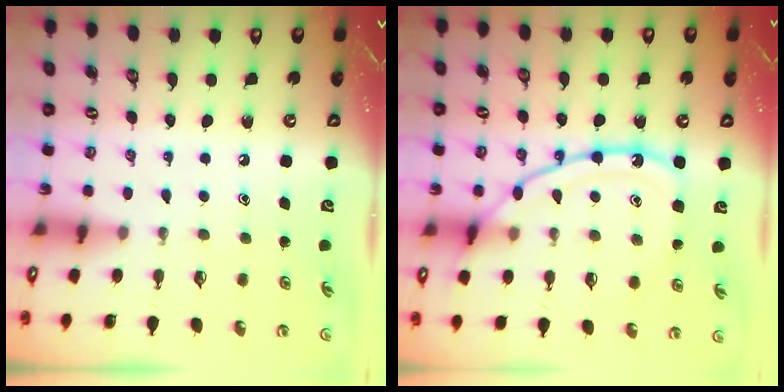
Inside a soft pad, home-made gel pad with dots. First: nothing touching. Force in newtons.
{"total": 14.9, "press": 14.8, "slide": 1.2}